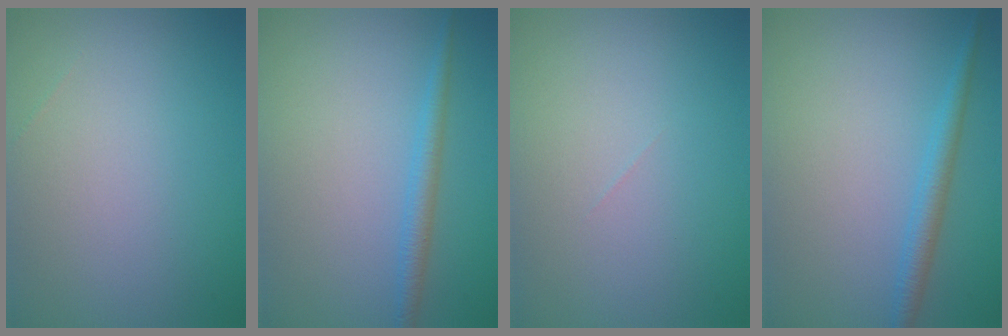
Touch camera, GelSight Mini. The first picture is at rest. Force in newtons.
{"total": 1.8, "press": 1.8, "slide": 0.1}
{"total": 0.0}
{"total": 2.1, "press": 2.1, "slide": 0.1}